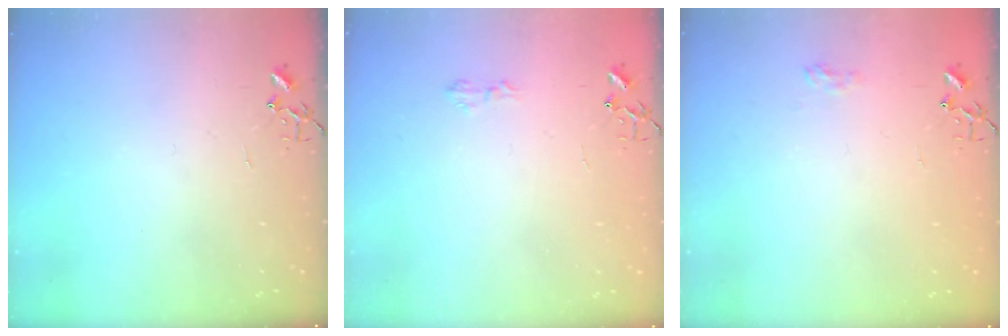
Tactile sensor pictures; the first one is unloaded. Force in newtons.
{"total": 5.2, "press": 5.1, "slide": 0.8}
{"total": 5.8, "press": 5.7, "slide": 0.7}